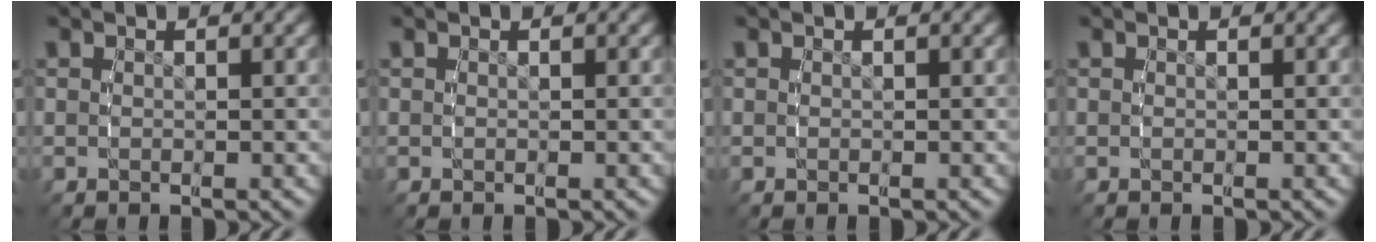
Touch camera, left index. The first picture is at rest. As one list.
[{"total": 0.0}, {"total": 0.0}, {"total": 0.0}]